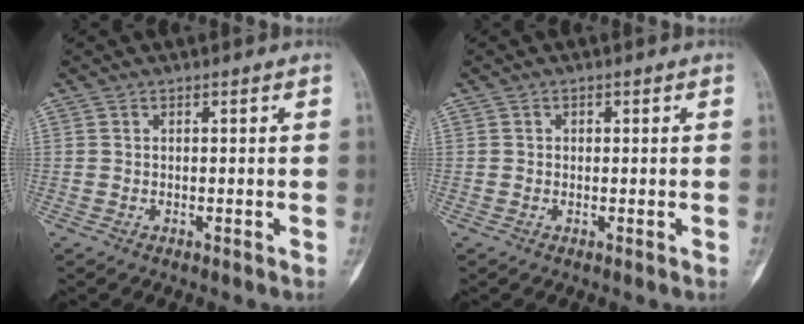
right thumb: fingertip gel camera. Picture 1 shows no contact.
{"total": 0.7, "force": [0.1, 0.6, 0.3], "torque": [0.001, 0.002, -0.001]}